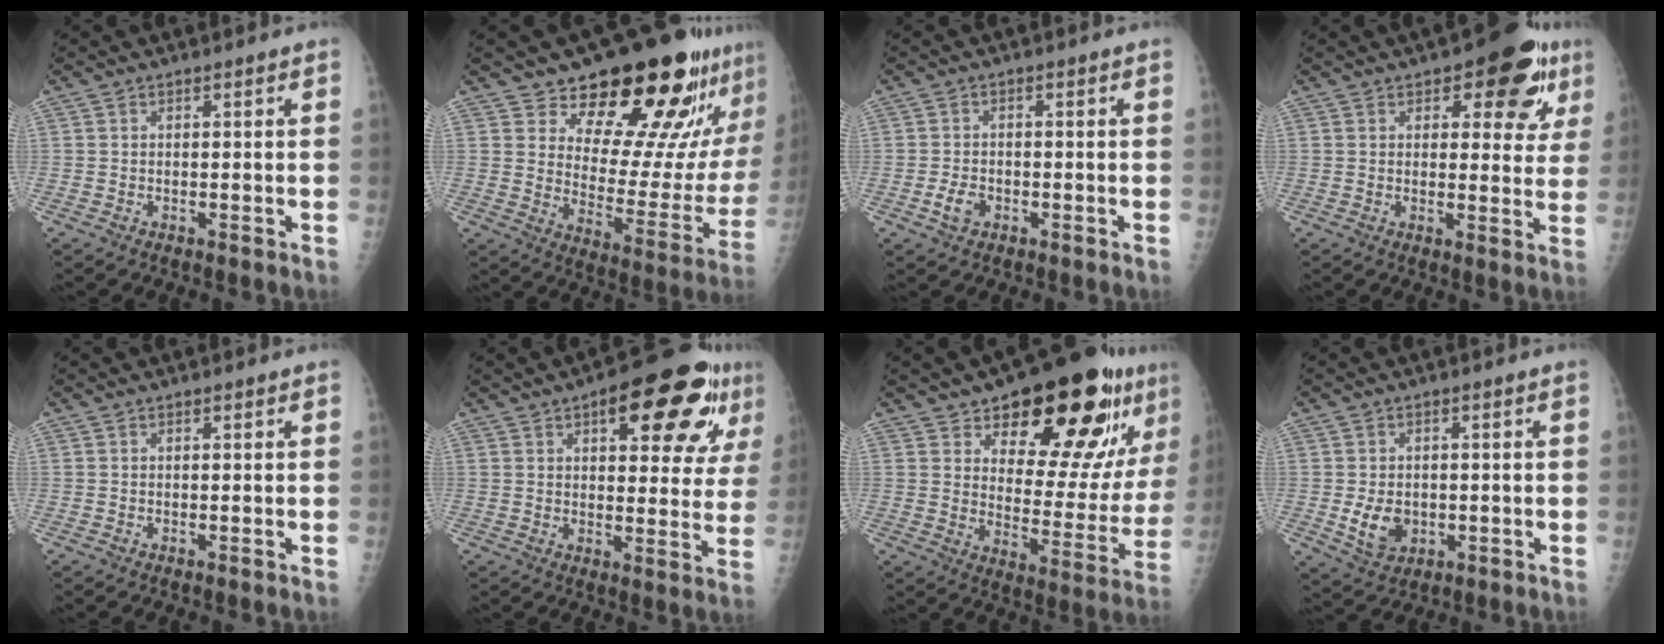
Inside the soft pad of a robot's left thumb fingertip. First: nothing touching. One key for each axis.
{"total": 23.1, "fx": 17.2, "fy": 8.7, "fz": 12.8, "tx": -0.129, "ty": -0.112, "tz": 0.239}
{"total": 3.1, "fx": -1.3, "fy": 2.1, "fz": 1.9, "tx": -0.033, "ty": 0.006, "tz": -0.023}
{"total": 12.1, "fx": 5.9, "fy": 5.8, "fz": 8.9, "tx": -0.060, "ty": -0.015, "tz": 0.067}
{"total": 0.0}
{"total": 19.1, "fx": 9.0, "fy": 7.2, "fz": 15.2, "tx": -0.174, "ty": -0.010, "tz": 0.119}
{"total": 24.9, "fx": 14.3, "fy": 10.1, "fz": 17.7, "tx": -0.196, "ty": -0.062, "tz": 0.209}
{"total": 6.0, "fx": -0.8, "fy": 4.6, "fz": 3.8, "tx": -0.051, "ty": -0.006, "tz": -0.003}